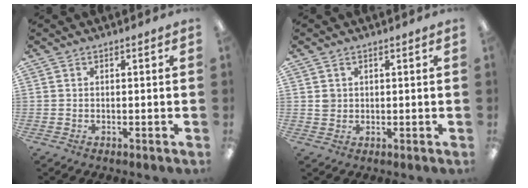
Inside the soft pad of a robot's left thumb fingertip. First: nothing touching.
{"total": 2.1, "force": [0.6, 1.9, 0.7], "torque": [-0.017, 0.003, 0.011]}